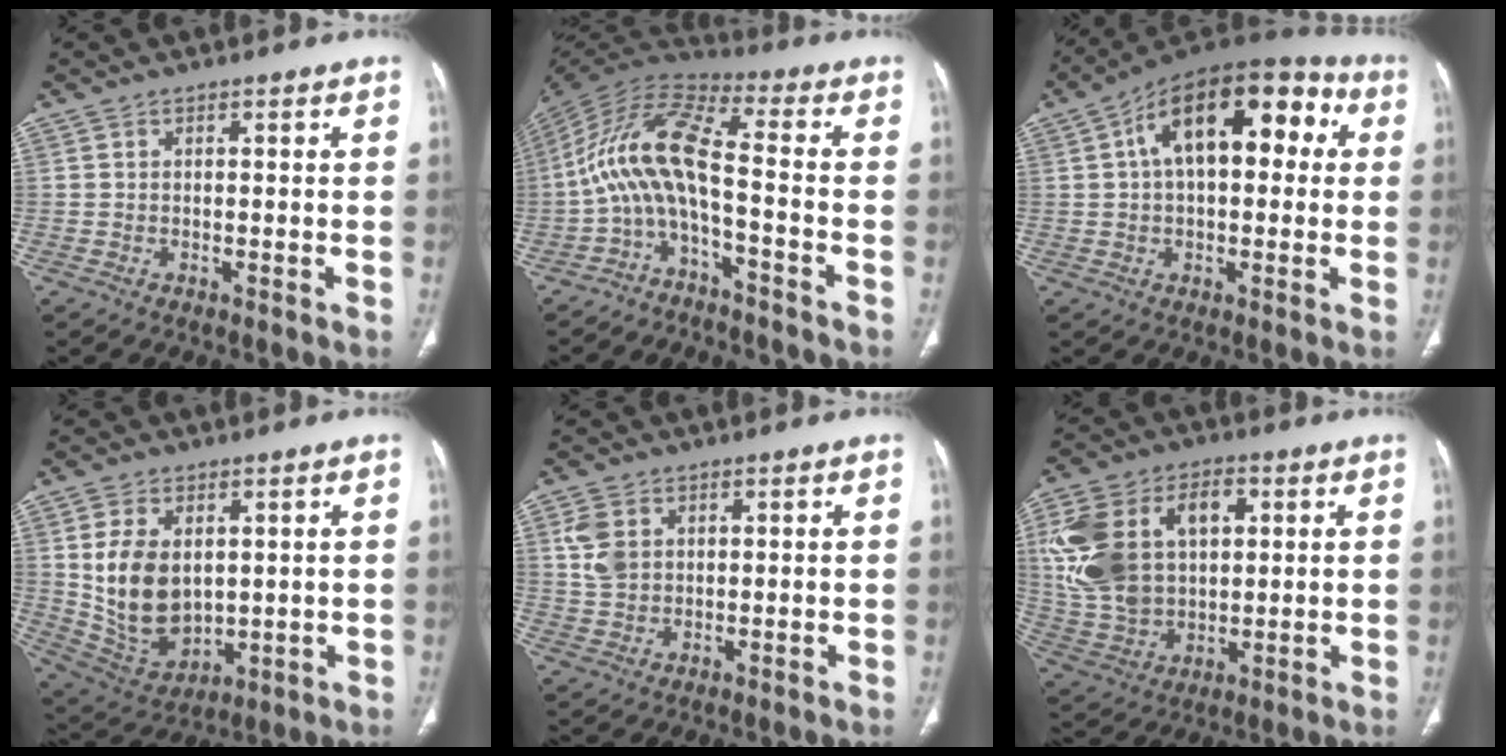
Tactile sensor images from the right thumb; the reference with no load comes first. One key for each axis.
{"total": 11.3, "fx": -4.4, "fy": 2.4, "fz": 10.1, "tx": -0.217, "ty": 0.085, "tz": -0.093}
{"total": 19.1, "fx": 4.4, "fy": 10.1, "fz": 15.6, "tx": -0.207, "ty": 0.041, "tz": 0.056}
{"total": 13.5, "fx": 2.0, "fy": 8.9, "fz": 10.0, "tx": -0.164, "ty": -0.014, "tz": 0.063}
{"total": 5.2, "fx": 1.7, "fy": 3.9, "fz": 3.1, "tx": -0.057, "ty": -0.002, "tz": 0.038}
{"total": 20.8, "fx": 4.5, "fy": 13.9, "fz": 14.8, "tx": -0.283, "ty": 0.010, "tz": 0.093}